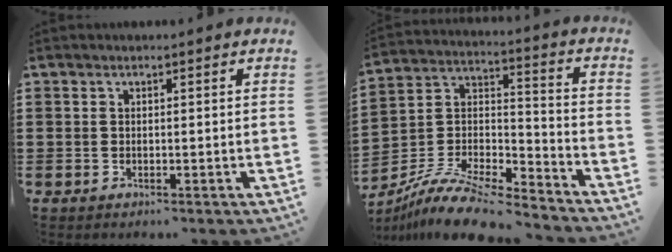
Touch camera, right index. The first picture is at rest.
{"total": 11.2, "force": [-9.5, 2.7, 5.3], "torque": [-0.114, 0.019, -0.193]}